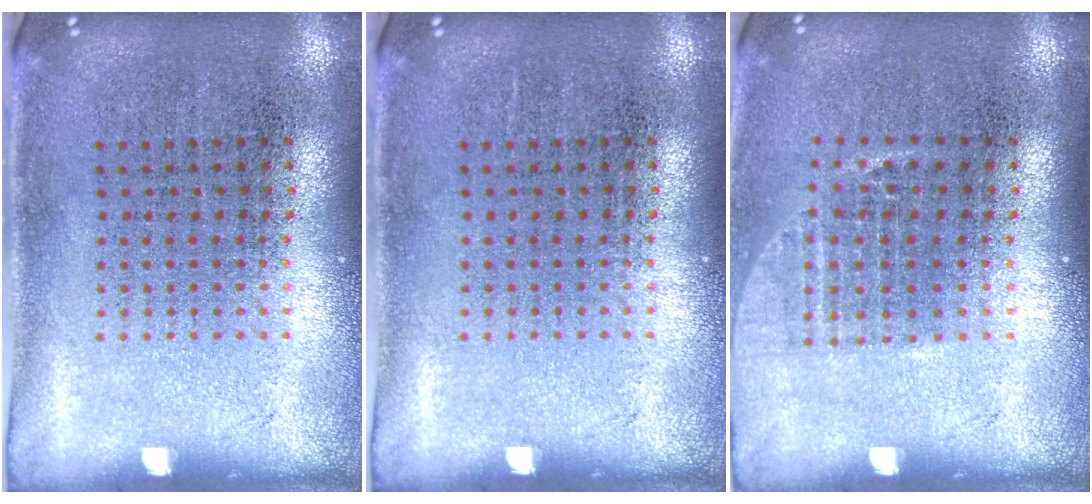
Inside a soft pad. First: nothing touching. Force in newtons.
{"total": 0.0}
{"total": 1.0, "press": 0.9, "slide": 0.5}